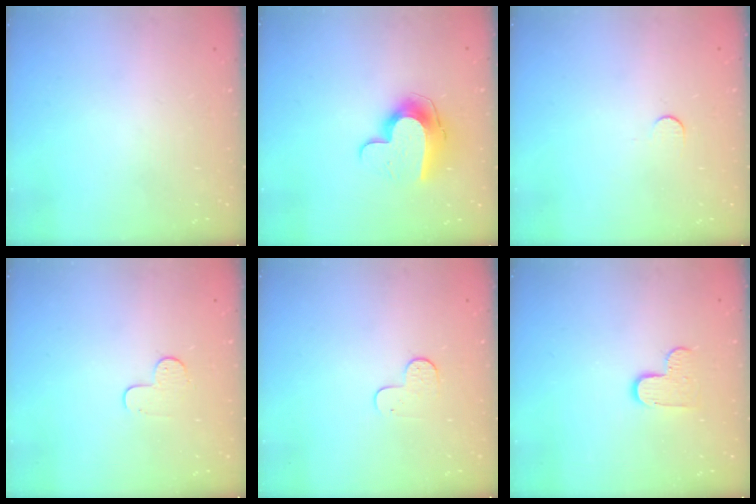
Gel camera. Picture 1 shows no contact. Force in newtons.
{"total": 12.0, "press": 11.9, "slide": 0.9}
{"total": 3.7, "press": 3.7, "slide": 0.4}
{"total": 4.5, "press": 4.5, "slide": 0.5}
{"total": 5.5, "press": 5.4, "slide": 0.6}
{"total": 6.8, "press": 6.8, "slide": 0.3}